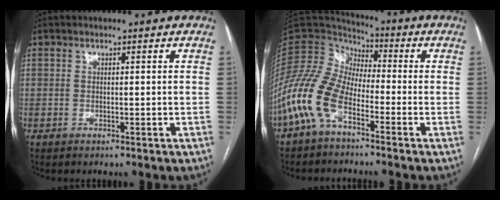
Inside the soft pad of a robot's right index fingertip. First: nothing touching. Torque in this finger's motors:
{"motor_torque": [1.62, -0.52, 1.05, 0.15]}